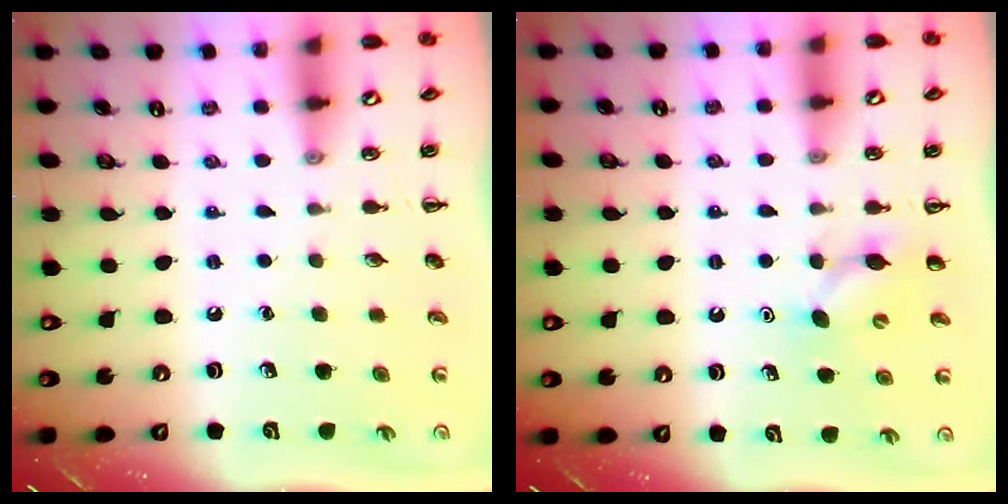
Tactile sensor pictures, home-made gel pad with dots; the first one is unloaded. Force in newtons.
{"total": 5.1, "press": 5.0, "slide": 1.3}